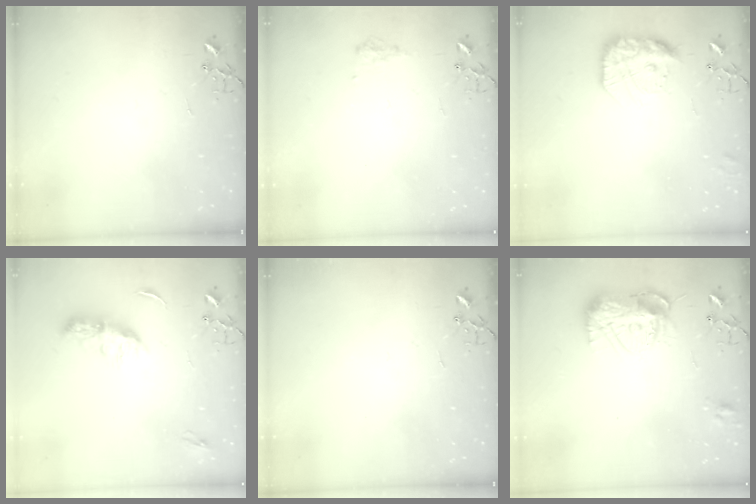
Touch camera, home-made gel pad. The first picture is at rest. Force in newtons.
{"total": 6.9, "press": 6.8, "slide": 1.0}
{"total": 16.5, "press": 16.4, "slide": 1.3}
{"total": 8.3, "press": 8.3, "slide": 0.4}
{"total": 0.0}
{"total": 12.6, "press": 12.6, "slide": 1.1}